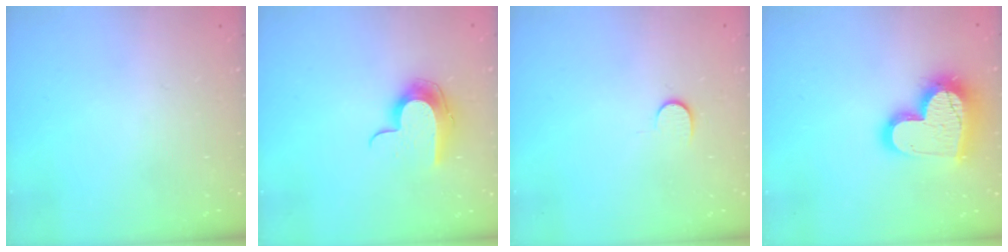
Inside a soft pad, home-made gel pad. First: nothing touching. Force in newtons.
{"total": 11.6, "press": 11.6, "slide": 0.8}
{"total": 5.7, "press": 5.6, "slide": 0.7}
{"total": 19.6, "press": 19.6, "slide": 1.8}